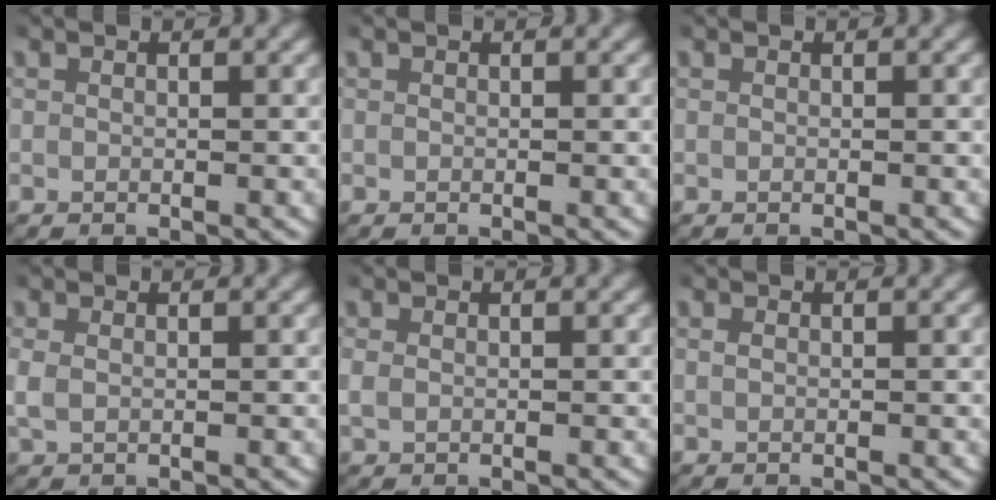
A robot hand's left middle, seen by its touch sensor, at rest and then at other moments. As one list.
[{"total": 0.0}, {"total": 0.0}, {"total": 1.8, "force": [0.2, 1.4, 1.2], "torque": [-0.039, -0.003, 0.009]}, {"total": 1.2, "force": [0.2, 1.0, 0.8], "torque": [-0.027, -0.002, 0.007]}, {"total": 0.0}]